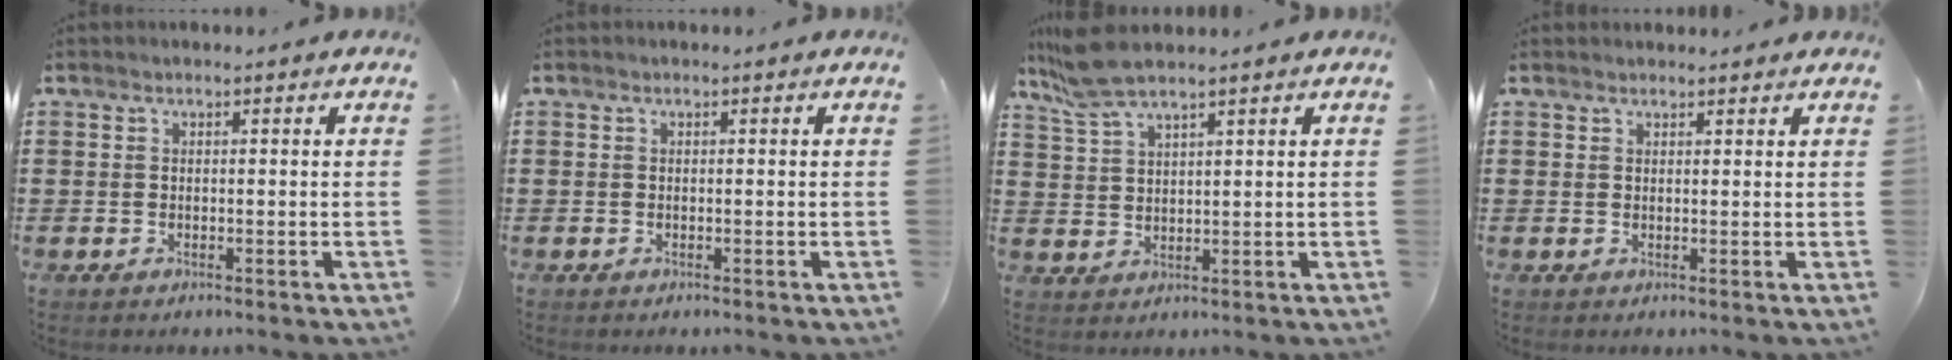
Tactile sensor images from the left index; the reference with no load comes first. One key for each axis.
{"total": 0.0}
{"total": 5.9, "fx": 4.7, "fy": 0.9, "fz": 3.4, "tx": -0.086, "ty": -0.005, "tz": 0.085}
{"total": 1.0, "fx": 1.0, "fy": 0.1, "fz": 0.1, "tx": -0.004, "ty": 0.000, "tz": 0.020}